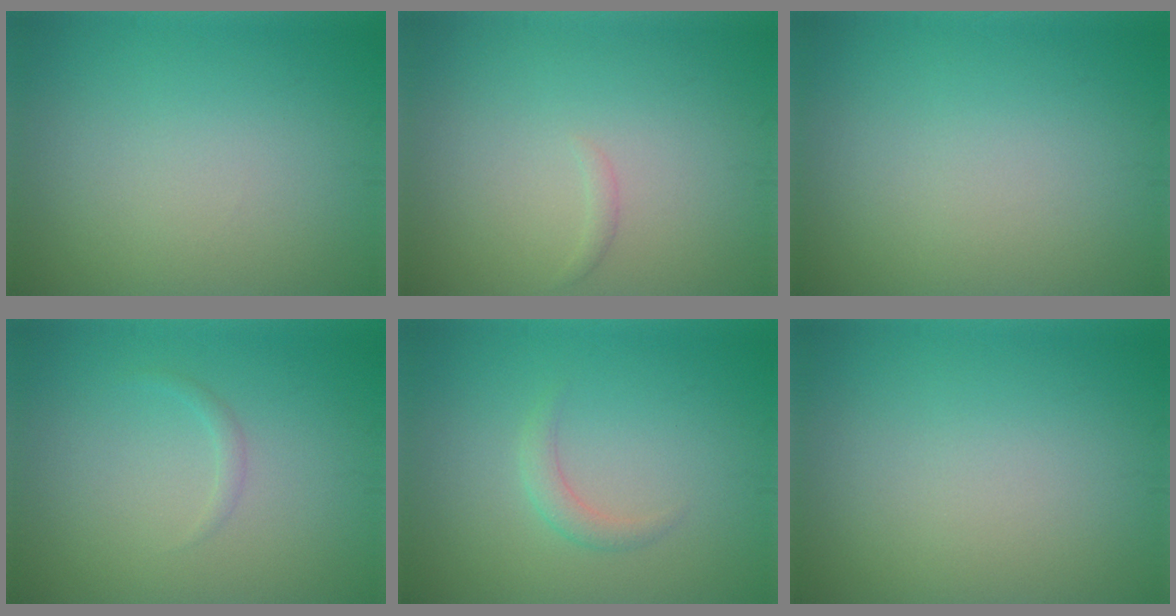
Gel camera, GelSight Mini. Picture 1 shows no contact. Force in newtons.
{"total": 0.6, "press": 0.6, "slide": 0.1}
{"total": 0.0}
{"total": 0.7, "press": 0.7, "slide": 0.1}
{"total": 1.4, "press": 1.4, "slide": 0.1}
{"total": 0.0}